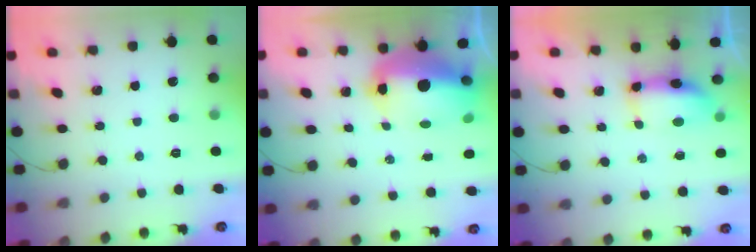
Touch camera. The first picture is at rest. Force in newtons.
{"total": 14.9, "press": 14.4, "slide": 3.8}
{"total": 6.9, "press": 6.8, "slide": 0.7}